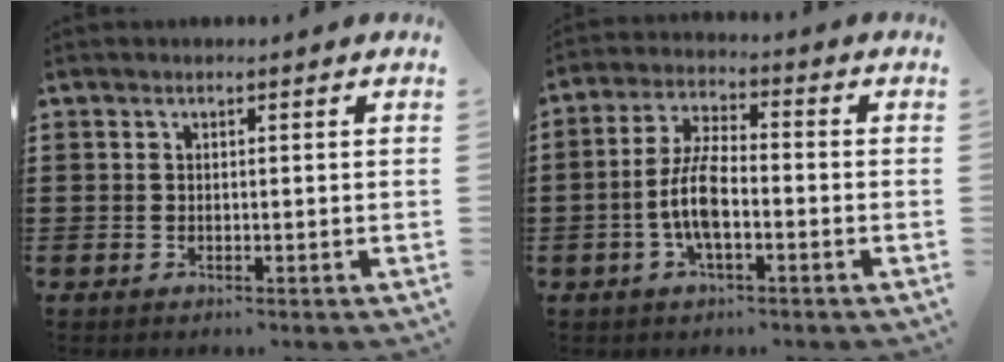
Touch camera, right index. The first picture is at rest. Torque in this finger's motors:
{"motor_torque": [2.14, 0.00, 0.74, 0.21]}